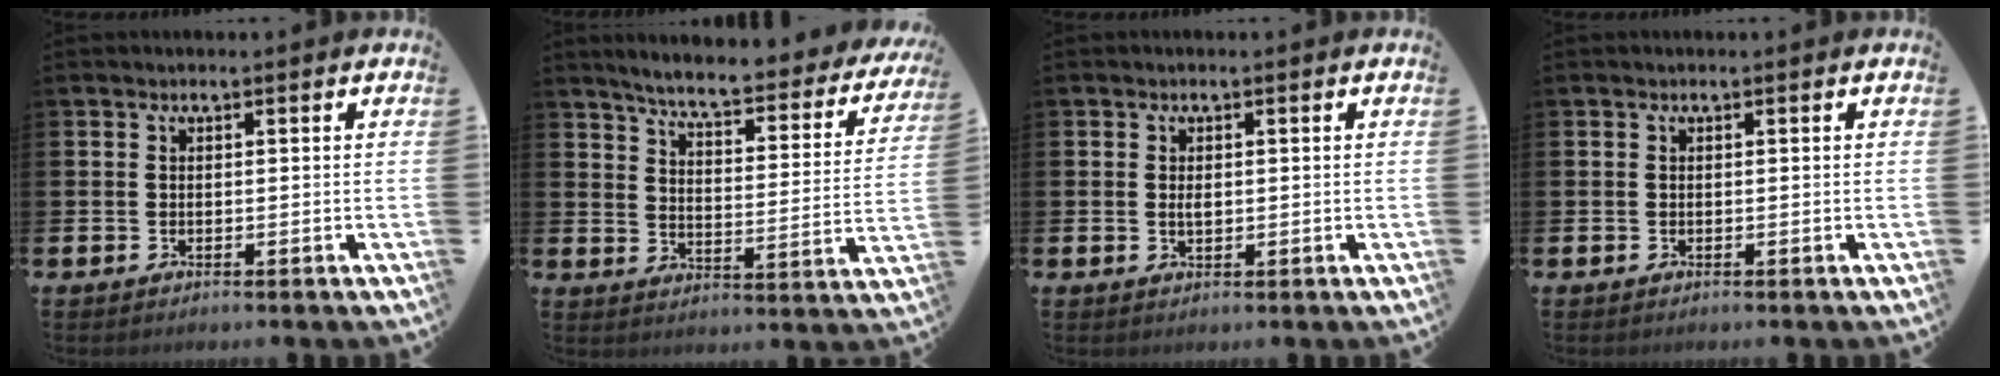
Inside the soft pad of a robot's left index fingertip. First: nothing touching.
{"total": 6.0, "force": [5.4, 0.5, 2.6], "torque": [-0.075, -0.046, 0.085]}
{"total": 1.0, "force": [0.2, 0.5, 0.8], "torque": [-0.015, 0.003, 0.002]}
{"total": 0.0}